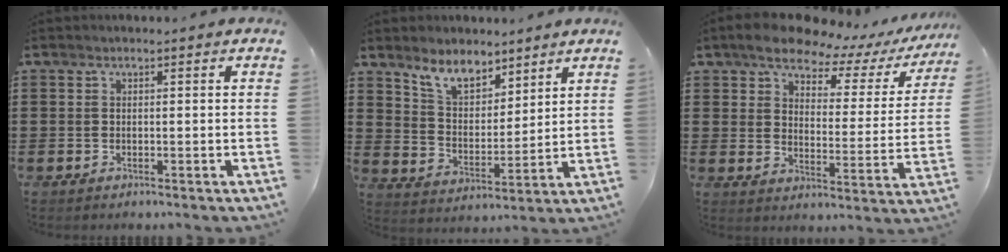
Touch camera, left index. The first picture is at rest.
{"total": 7.1, "force": [6.1, 2.8, 2.4], "torque": [-0.063, -0.016, 0.113]}
{"total": 7.0, "force": [6.2, 2.0, 2.6], "torque": [-0.070, -0.036, 0.104]}